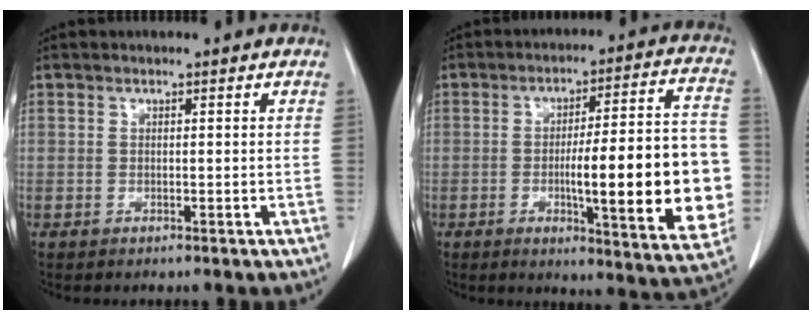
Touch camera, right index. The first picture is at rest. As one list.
[{"total": 20.1, "force": [-3.1, 2.9, 19.6], "torque": [-0.222, 0.018, -0.034]}]